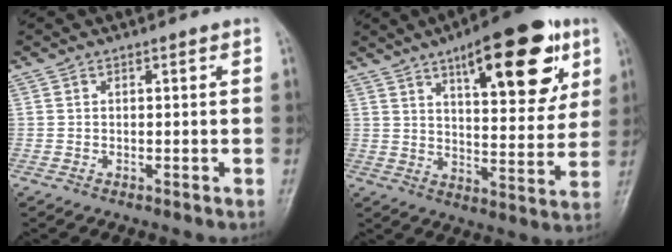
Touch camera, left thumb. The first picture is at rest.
{"total": 20.5, "force": [10.1, 7.6, 16.1], "torque": [-0.187, -0.034, 0.147]}